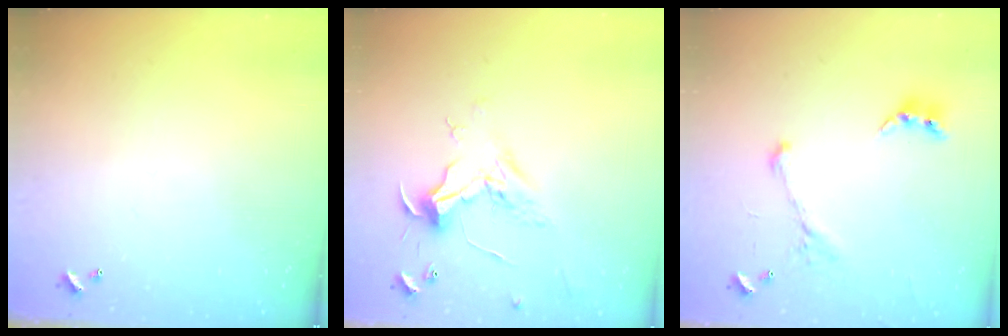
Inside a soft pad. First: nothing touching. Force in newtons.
{"total": 0.9, "press": 0.8, "slide": 0.4}
{"total": 1.0, "press": 0.7, "slide": 0.7}